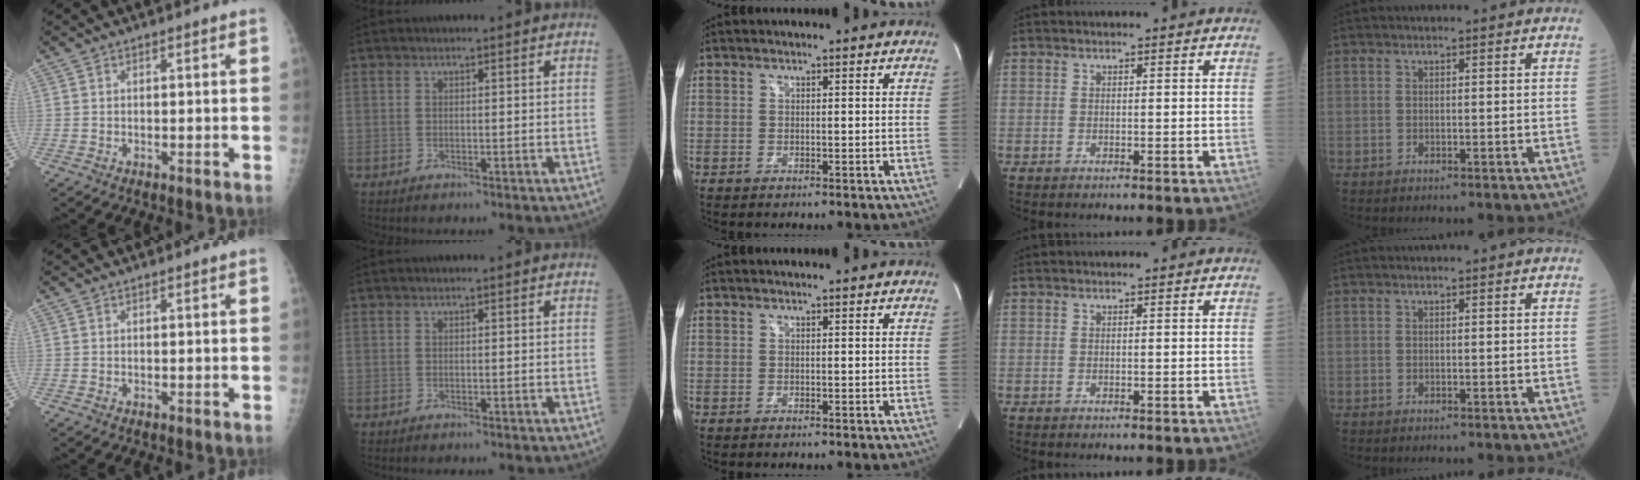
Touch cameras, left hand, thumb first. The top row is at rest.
{}